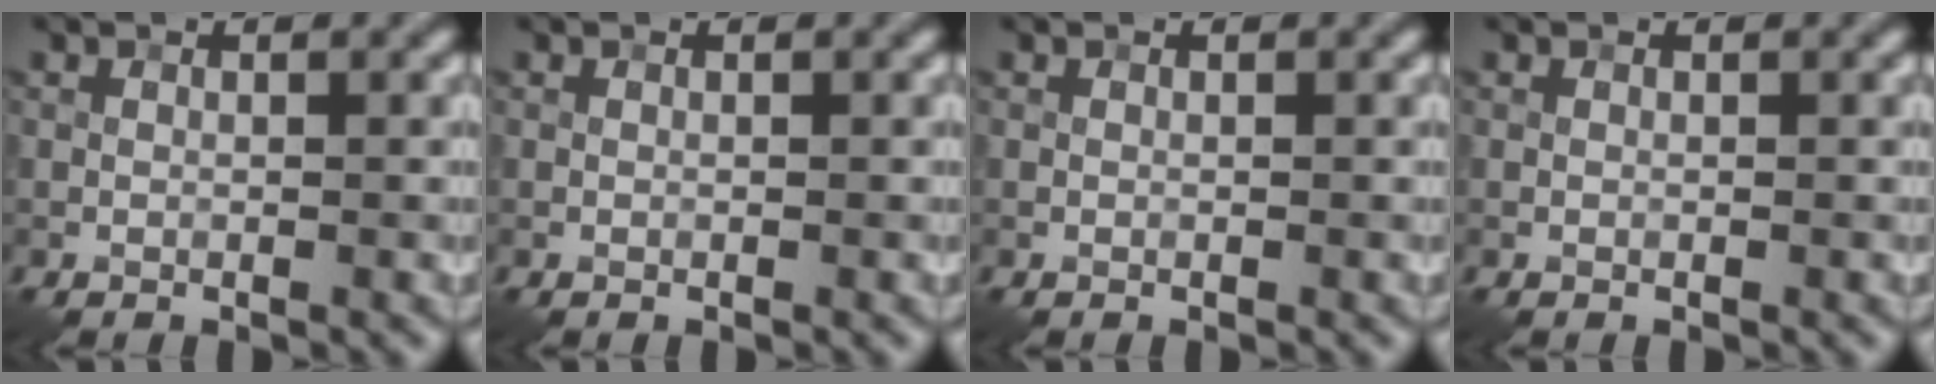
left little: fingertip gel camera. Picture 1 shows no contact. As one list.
[{"total": 0.0}, {"total": 0.0}, {"total": 0.0}]